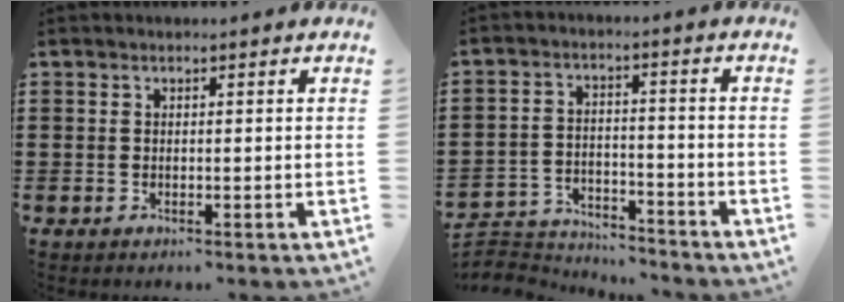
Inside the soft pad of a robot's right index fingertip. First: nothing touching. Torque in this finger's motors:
{"motor_torque": [-1.95, 0.19, -1.05, -0.21]}